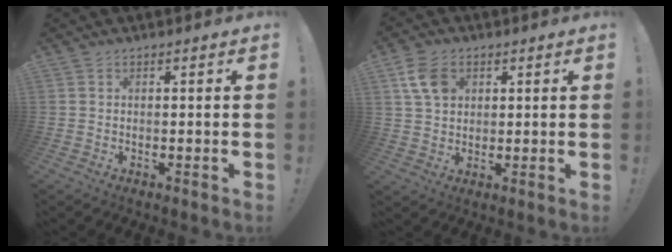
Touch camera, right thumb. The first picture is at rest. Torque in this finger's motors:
{"motor_torque": [0.02, 0.05, 0.24, 0.14, 0.01]}